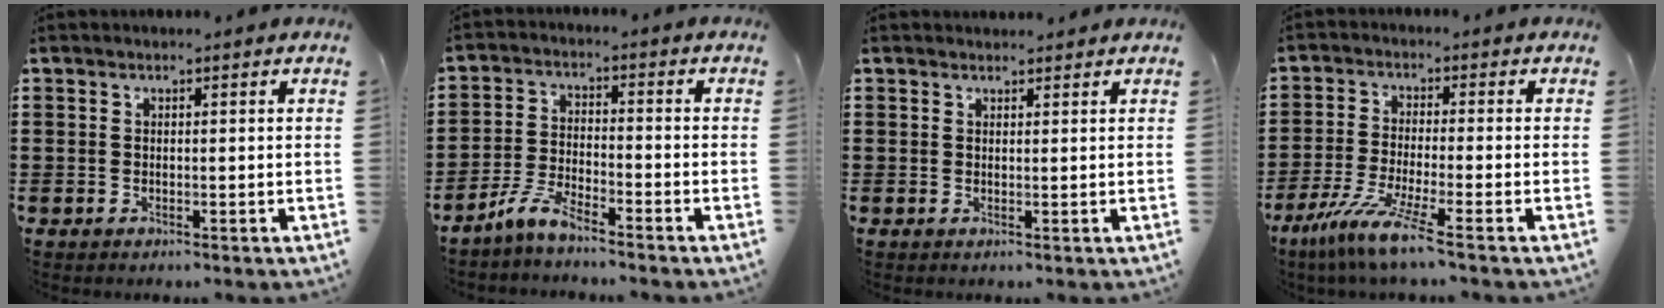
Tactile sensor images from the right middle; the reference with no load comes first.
{"total": 5.3, "force": [-4.5, 0.8, 2.6], "torque": [-0.071, -0.006, -0.094]}
{"total": 1.0, "force": [1.0, 0.3, -0.1], "torque": [0.006, -0.004, 0.018]}
{"total": 7.0, "force": [-5.1, -0.5, 4.7], "torque": [-0.112, -0.028, -0.102]}